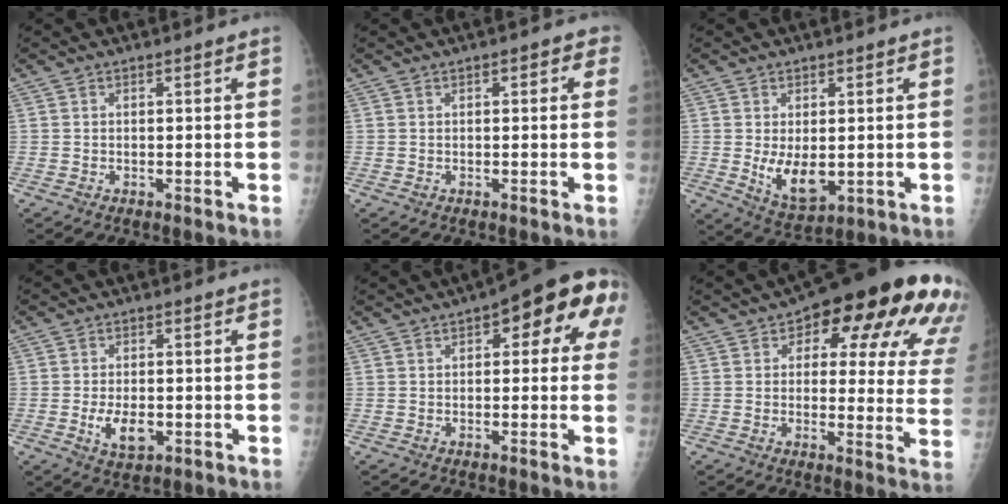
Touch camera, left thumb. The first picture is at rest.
{"total": 2.6, "force": [0.9, 1.4, 2.0], "torque": [-0.006, 0.004, 0.004]}
{"total": 7.4, "force": [-0.4, 4.2, 6.0], "torque": [-0.088, -0.019, 0.009]}
{"total": 5.5, "force": [-1.3, 3.1, 4.3], "torque": [-0.071, -0.005, -0.018]}
{"total": 13.4, "force": [4.9, 5.6, 11.1], "torque": [-0.094, 0.013, 0.045]}
{"total": 24.2, "force": [11.2, 10.3, 18.9], "torque": [-0.197, -0.008, 0.131]}